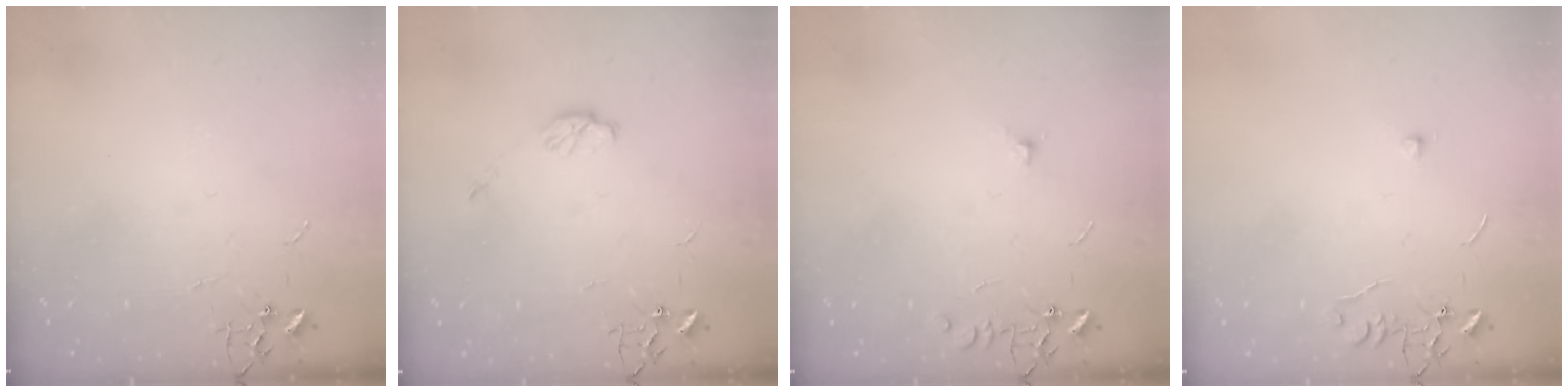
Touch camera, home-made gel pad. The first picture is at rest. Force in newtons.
{"total": 5.5, "press": 5.5, "slide": 0.4}
{"total": 6.5, "press": 6.5, "slide": 0.7}
{"total": 5.8, "press": 5.7, "slide": 0.7}